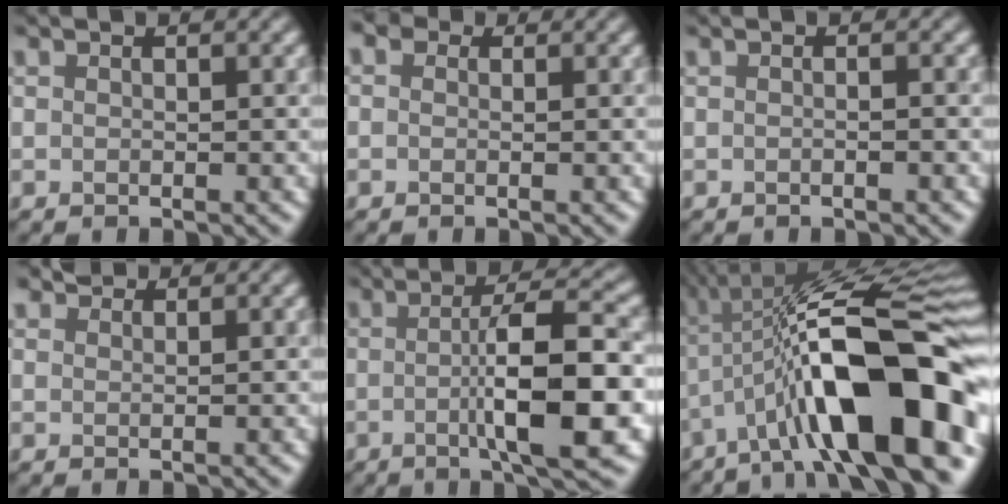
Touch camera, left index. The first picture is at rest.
{"total": 1.9, "force": [0.8, 1.4, 1.1], "torque": [-0.009, 0.003, -0.018]}
{"total": 1.4, "force": [0.0, 0.6, 1.2], "torque": [-0.002, -0.007, -0.010]}
{"total": 1.6, "force": [1.5, 0.5, 0.3], "torque": [-0.010, -0.002, 0.020]}
{"total": 8.6, "force": [-1.2, 1.7, 8.3], "torque": [-0.116, 0.008, -0.025]}
{"total": 15.4, "force": [-3.9, 4.7, 14.1], "torque": [-0.206, 0.026, -0.070]}